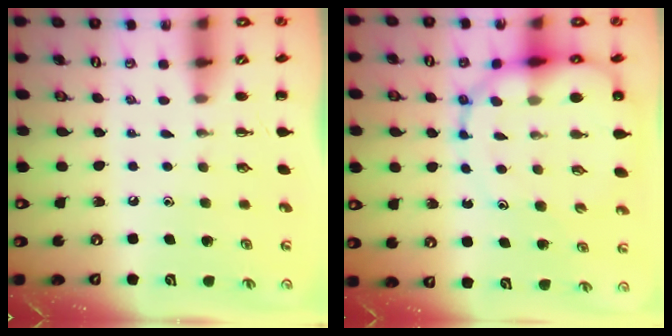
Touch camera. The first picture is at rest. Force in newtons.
{"total": 13.6, "press": 13.2, "slide": 3.5}